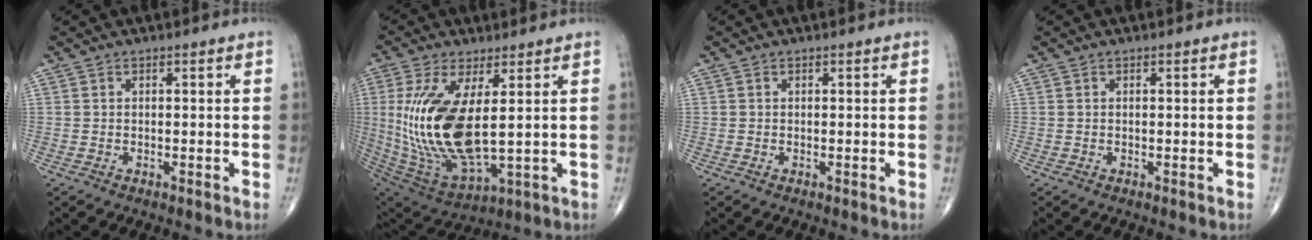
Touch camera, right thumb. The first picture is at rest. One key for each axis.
{"total": 19.7, "fx": 2.1, "fy": 7.8, "fz": 17.9, "tx": -0.385, "ty": -0.028, "tz": 0.058}
{"total": 0.0}
{"total": 0.0}